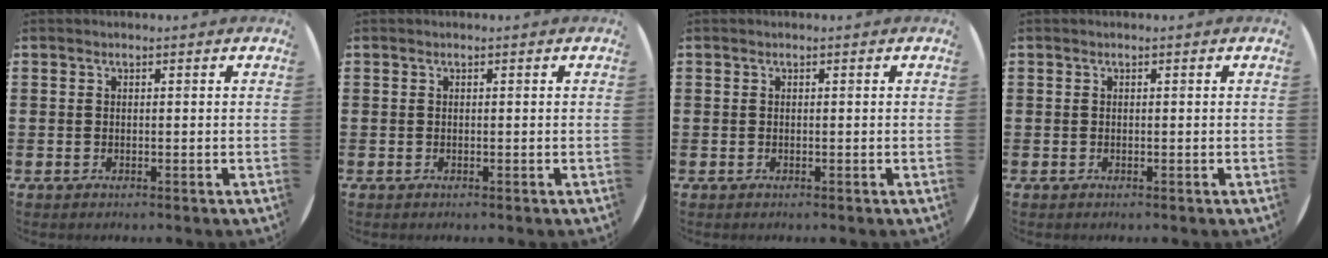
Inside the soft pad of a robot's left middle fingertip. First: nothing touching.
{"total": 0.0}
{"total": 0.0}
{"total": 0.0}